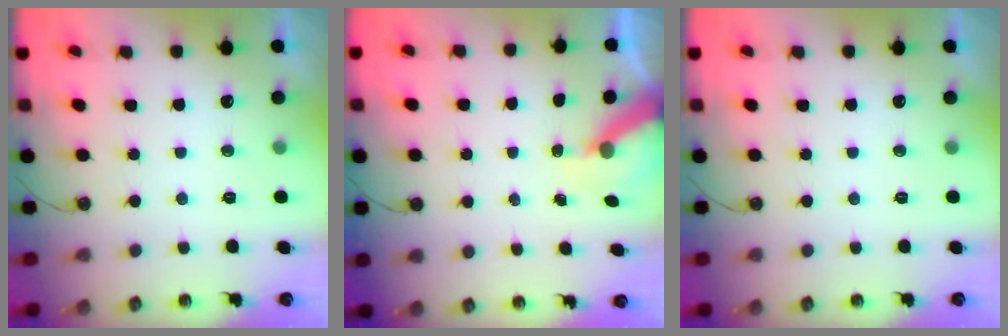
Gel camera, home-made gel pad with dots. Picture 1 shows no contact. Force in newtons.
{"total": 6.7, "press": 6.7, "slide": 0.7}
{"total": 0.0}